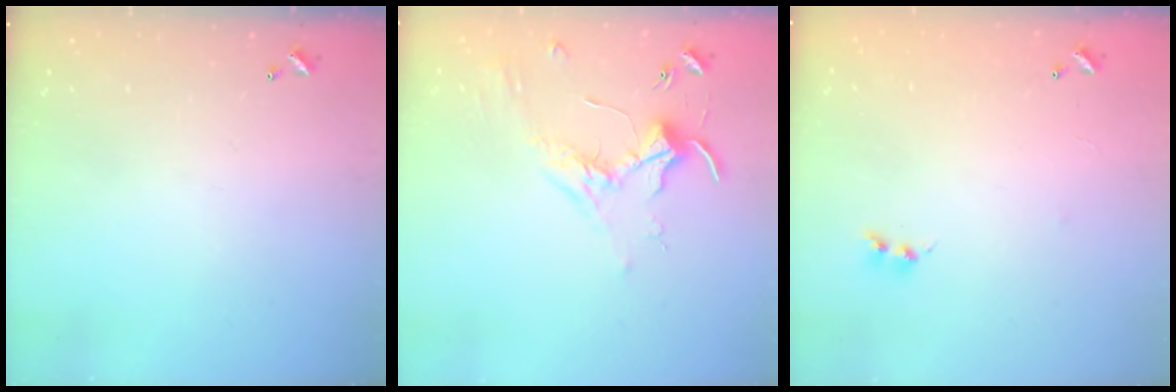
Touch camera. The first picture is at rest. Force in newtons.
{"total": 1.7, "press": 1.7, "slide": 0.4}
{"total": 7.2, "press": 7.2, "slide": 0.7}